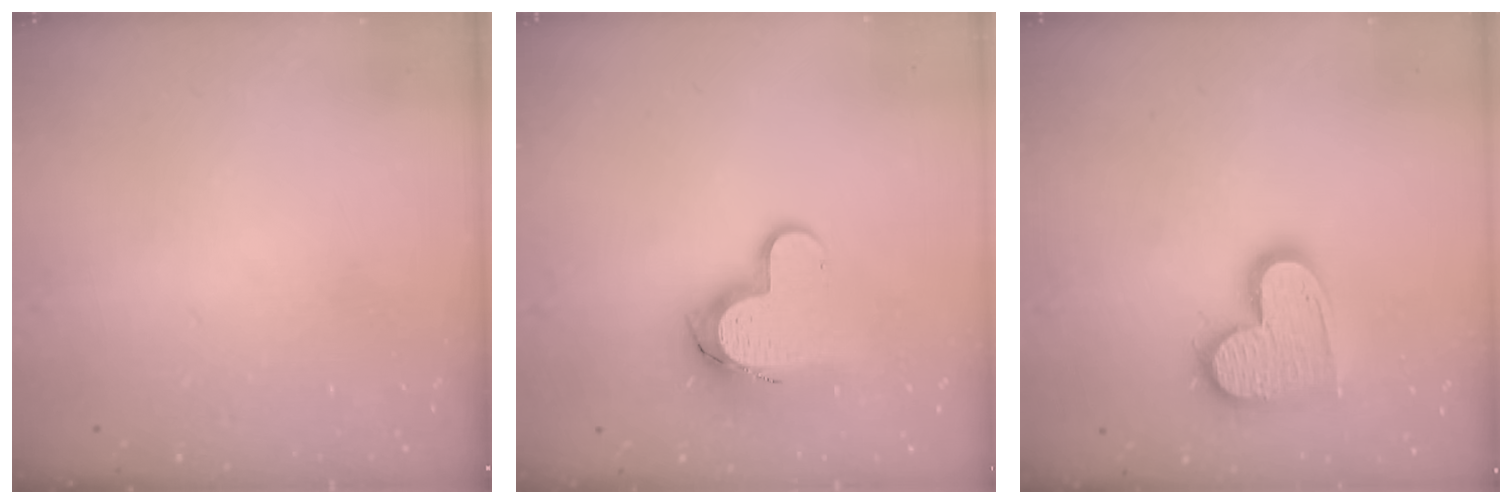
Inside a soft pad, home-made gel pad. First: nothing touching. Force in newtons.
{"total": 11.9, "press": 11.8, "slide": 1.1}
{"total": 14.9, "press": 14.8, "slide": 1.1}